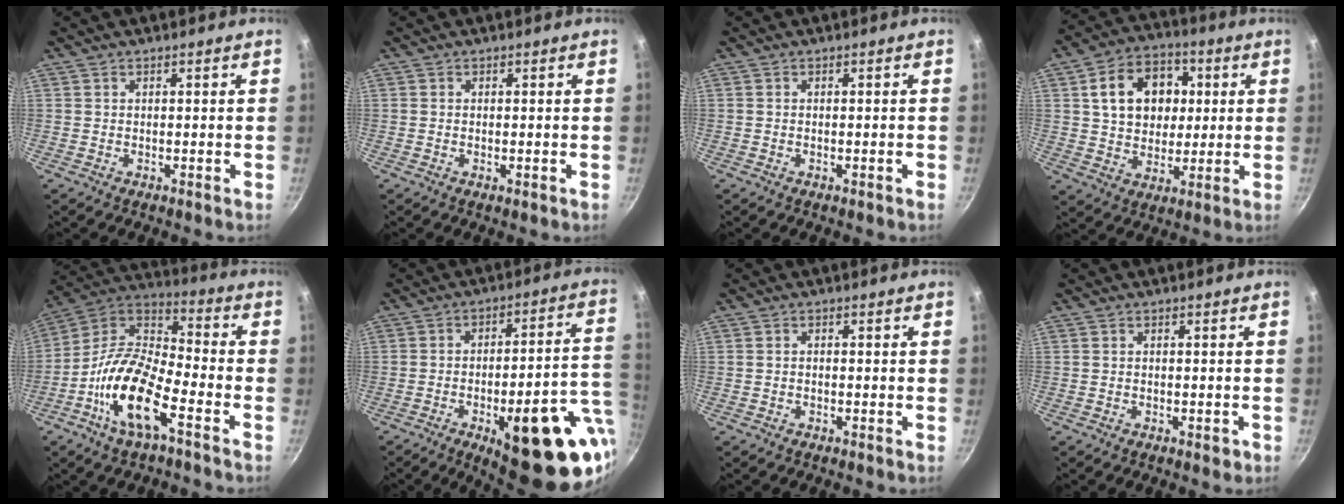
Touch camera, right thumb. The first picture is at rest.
{"total": 0.9, "force": [-0.2, 0.2, 0.8], "torque": [-0.016, -0.001, -0.005]}
{"total": 0.8, "force": [-0.4, 0.1, 0.7], "torque": [-0.015, 0.005, -0.008]}
{"total": 14.7, "force": [3.0, 11.4, 8.9], "torque": [-0.112, 0.013, 0.047]}
{"total": 17.0, "force": [-7.5, 6.4, 13.8], "torque": [-0.260, 0.056, -0.167]}
{"total": 25.4, "force": [-8.3, 8.5, 22.5], "torque": [-0.248, 0.016, -0.103]}
{"total": 0.7, "force": [-0.4, 0.4, 0.5], "torque": [-0.014, 0.008, -0.008]}
{"total": 1.5, "force": [-0.7, 0.7, 1.1], "torque": [-0.017, 0.004, -0.009]}